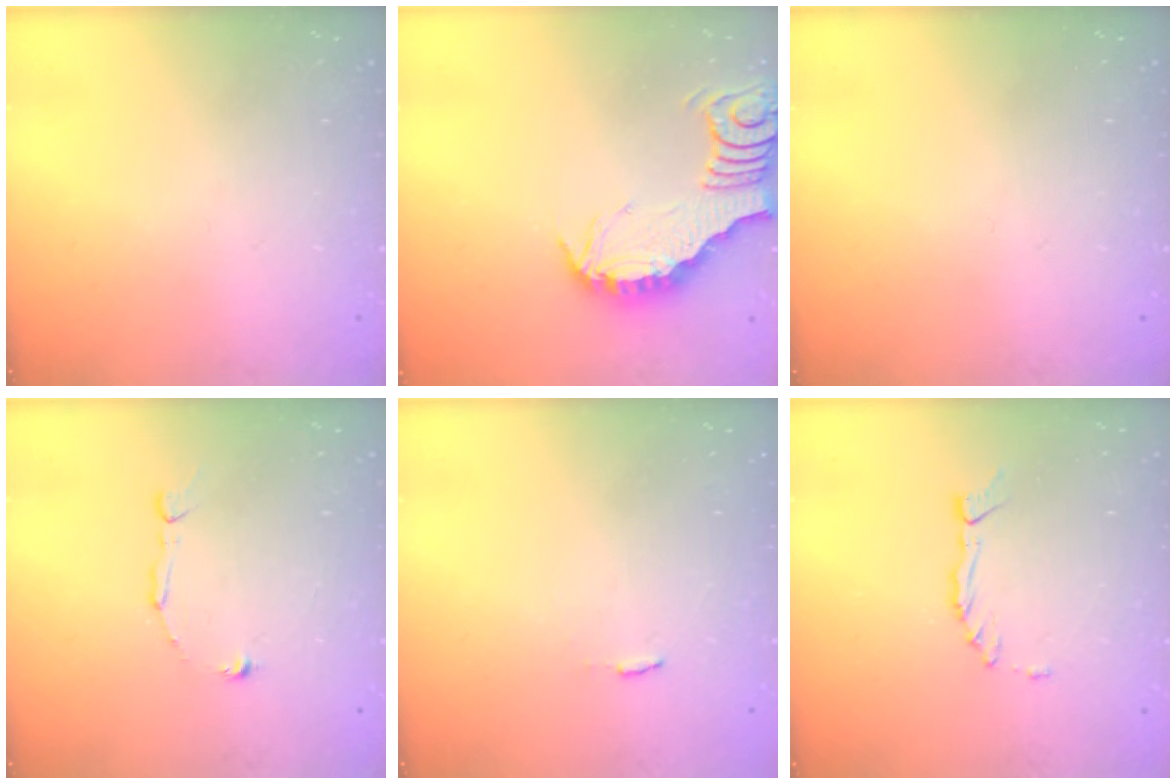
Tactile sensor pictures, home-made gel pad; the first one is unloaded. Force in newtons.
{"total": 3.5, "press": 3.5, "slide": 0.3}
{"total": 0.0}
{"total": 2.8, "press": 2.8, "slide": 0.1}
{"total": 2.9, "press": 2.9, "slide": 0.3}
{"total": 1.5, "press": 1.5, "slide": 0.4}